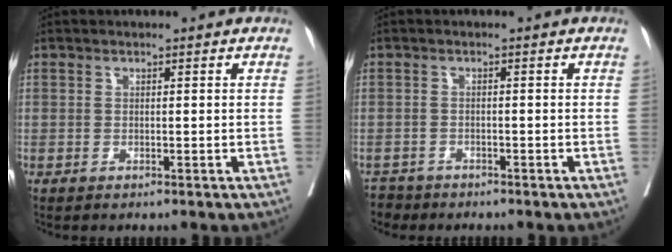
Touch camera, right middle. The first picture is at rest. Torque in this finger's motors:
{"motor_torque": [0.29, -0.36, 0.05, 0.01]}